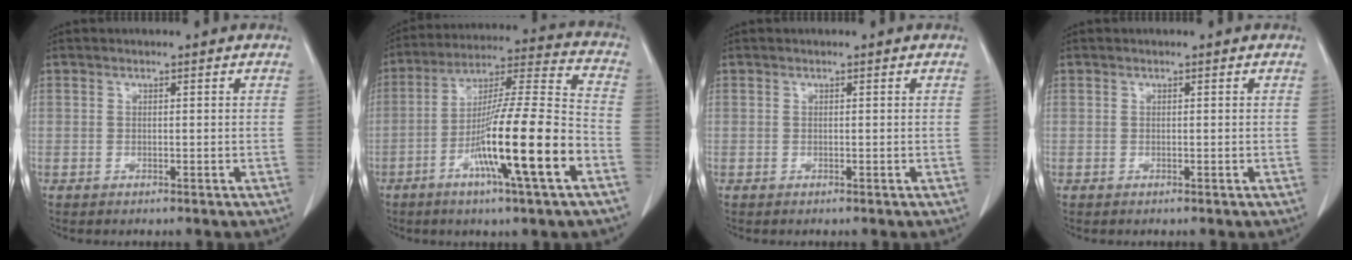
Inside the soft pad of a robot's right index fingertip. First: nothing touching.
{"total": 17.7, "force": [-6.8, -0.1, 16.3], "torque": [-0.291, -0.010, -0.116]}
{"total": 0.0}
{"total": 0.0}